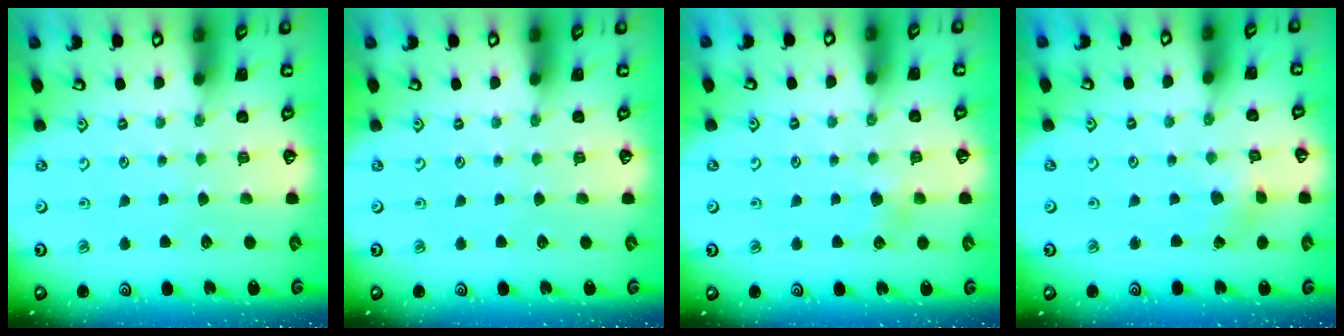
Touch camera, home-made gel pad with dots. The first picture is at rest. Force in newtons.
{"total": 0.0}
{"total": 4.5, "press": 4.5, "slide": 0.4}
{"total": 2.5, "press": 2.5, "slide": 0.3}